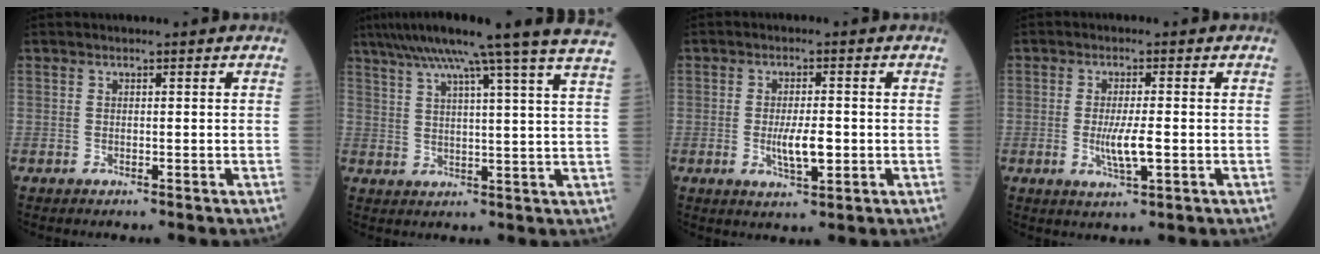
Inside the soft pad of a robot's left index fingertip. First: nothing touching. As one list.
[{"total": 22.3, "force": [18.2, -2.6, 12.5], "torque": [-0.212, -0.028, 0.234]}, {"total": 4.6, "force": [-0.8, 1.3, 4.4], "torque": [-0.082, -0.005, -0.013]}, {"total": 4.3, "force": [-0.8, 0.5, 4.2], "torque": [-0.085, -0.009, -0.014]}]